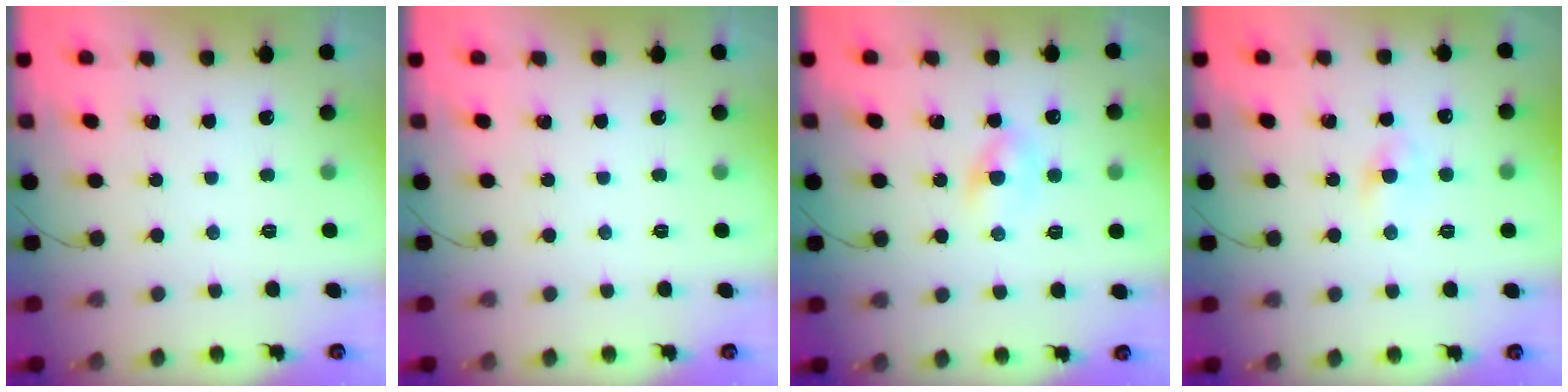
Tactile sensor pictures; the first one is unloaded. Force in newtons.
{"total": 0.0}
{"total": 3.4, "press": 3.2, "slide": 1.1}
{"total": 2.4, "press": 2.2, "slide": 1.1}